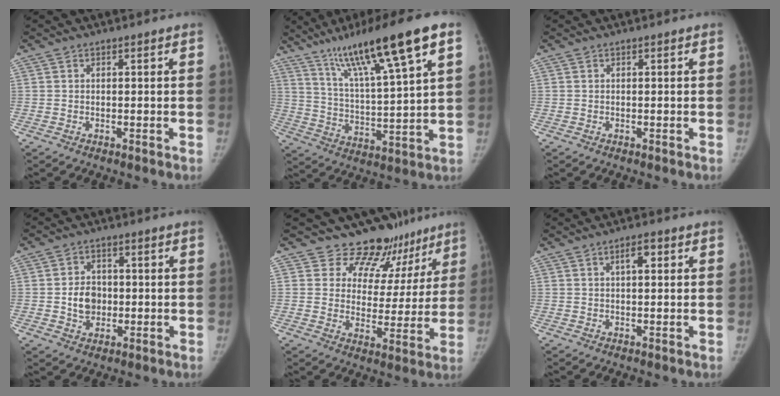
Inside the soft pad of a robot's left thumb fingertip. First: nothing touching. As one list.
[{"total": 18.6, "force": [10.8, 1.9, 15.0], "torque": [-0.245, -0.031, 0.187]}, {"total": 0.0}, {"total": 5.5, "force": [-0.7, 4.5, 3.0], "torque": [-0.026, 0.009, -0.015]}, {"total": 13.5, "force": [11.0, 7.8, 1.8], "torque": [0.034, -0.067, 0.126]}, {"total": 2.9, "force": [1.0, 1.1, 2.4], "torque": [-0.037, 0.005, 0.015]}]